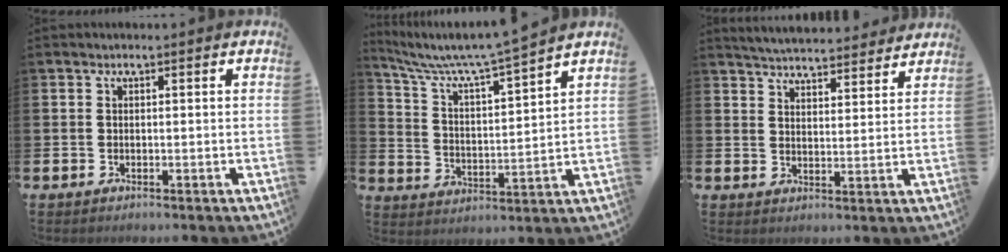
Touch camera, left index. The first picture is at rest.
{"total": 7.2, "force": [6.6, 0.1, 2.9], "torque": [-0.084, -0.047, 0.107]}
{"total": 5.2, "force": [5.1, 0.5, 0.2], "torque": [-0.018, -0.037, 0.090]}